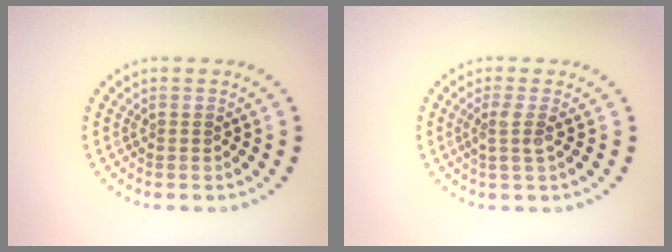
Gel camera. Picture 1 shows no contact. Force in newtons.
{"total": 1.8, "press": 1.4, "slide": 1.2}